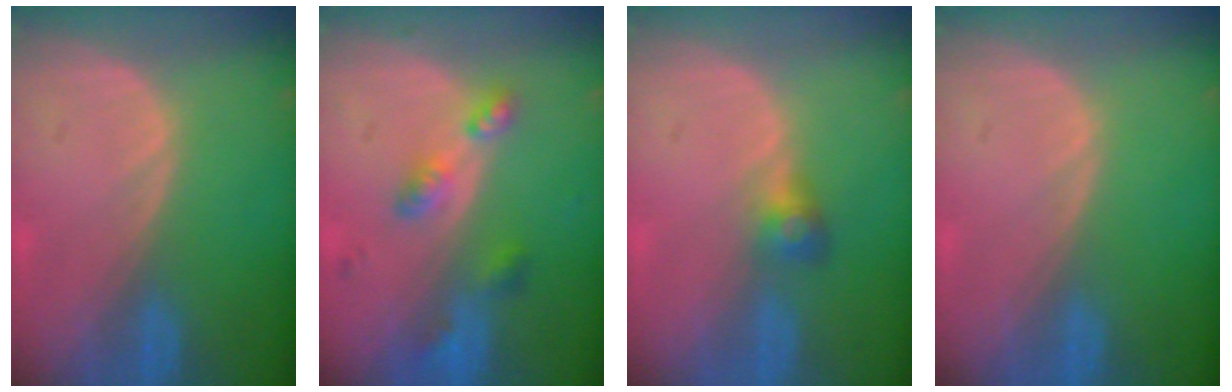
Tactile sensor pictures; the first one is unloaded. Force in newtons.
{"total": 5.3, "press": 4.8, "slide": 2.2}
{"total": 2.7, "press": 2.6, "slide": 0.8}
{"total": 0.0}